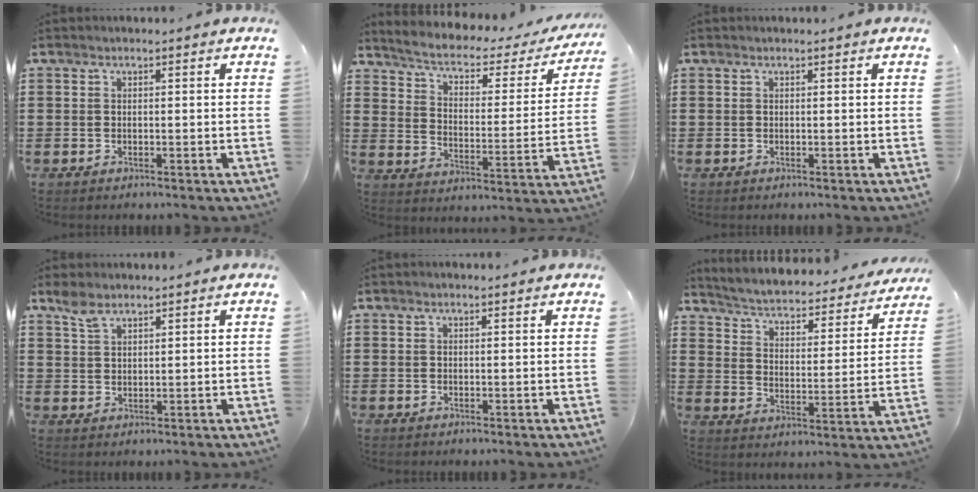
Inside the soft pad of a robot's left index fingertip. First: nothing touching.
{"total": 3.3, "force": [2.2, 1.3, 2.1], "torque": [-0.058, -0.022, 0.026]}
{"total": 0.0}
{"total": 3.0, "force": [2.4, 1.2, 1.4], "torque": [-0.034, 0.002, 0.045]}
{"total": 0.0}
{"total": 2.7, "force": [2.4, 0.3, 1.1], "torque": [-0.039, -0.030, 0.029]}